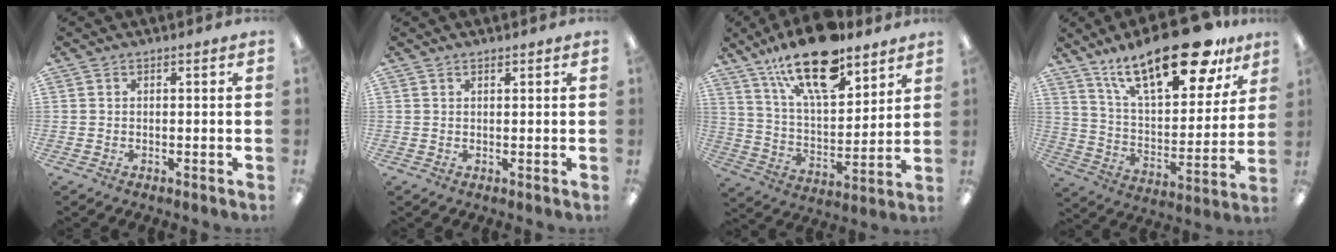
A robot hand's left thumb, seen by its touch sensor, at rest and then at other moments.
{"total": 0.7, "force": [0.6, 0.2, 0.2], "torque": [-0.006, 0.000, 0.012]}
{"total": 20.7, "force": [14.1, 8.0, 12.8], "torque": [-0.217, -0.070, 0.242]}
{"total": 25.1, "force": [17.0, 9.1, 16.0], "torque": [-0.258, -0.097, 0.286]}